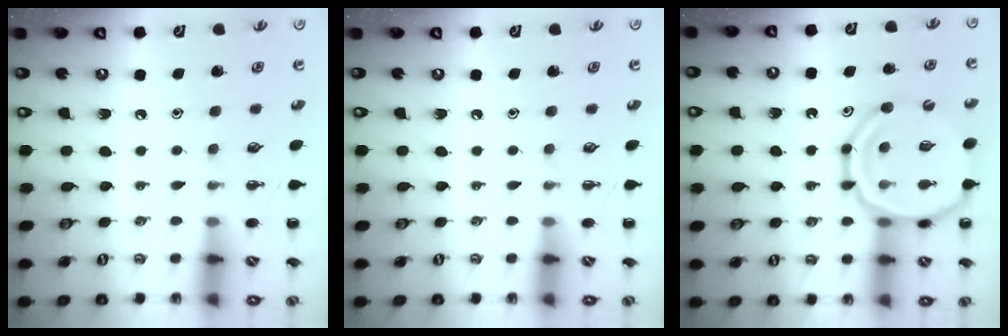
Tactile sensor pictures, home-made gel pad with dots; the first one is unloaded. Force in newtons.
{"total": 0.0}
{"total": 18.1, "press": 17.8, "slide": 3.3}